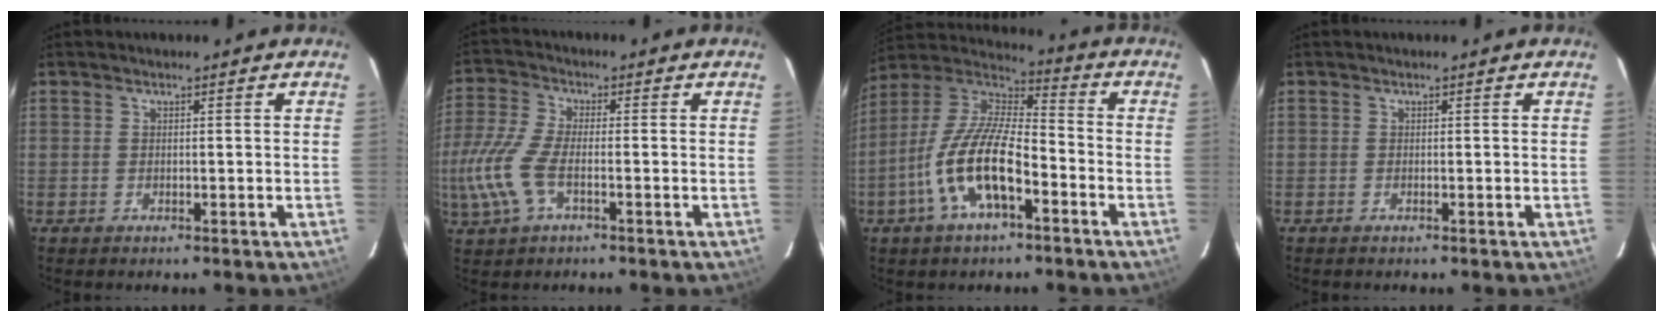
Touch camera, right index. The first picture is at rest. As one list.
[{"total": 10.1, "force": [-3.1, 4.1, 8.7], "torque": [-0.206, -0.003, -0.065]}, {"total": 15.5, "force": [-6.3, 5.4, 13.1], "torque": [-0.269, -0.004, -0.125]}, {"total": 0.0}]